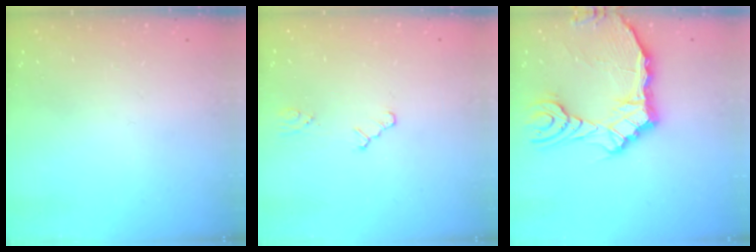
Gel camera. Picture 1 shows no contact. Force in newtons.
{"total": 1.6, "press": 1.6, "slide": 0.3}
{"total": 14.7, "press": 14.1, "slide": 4.1}